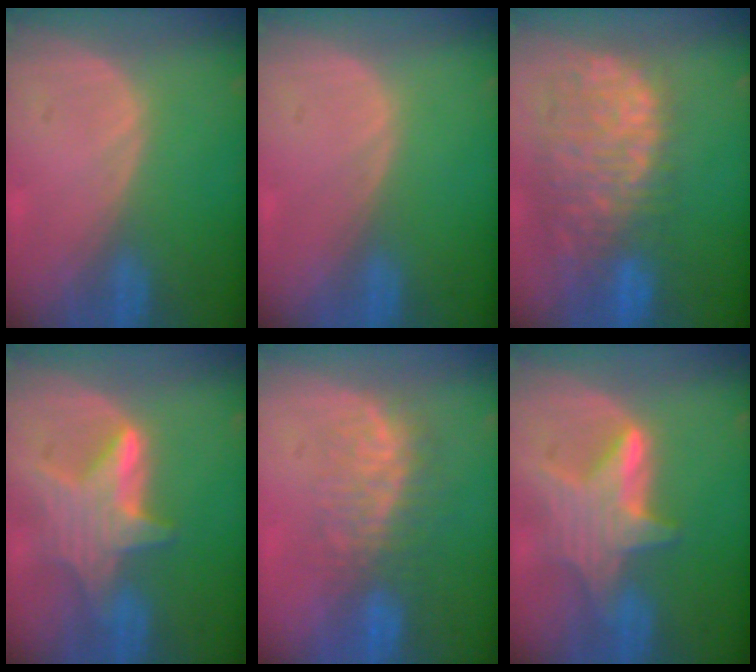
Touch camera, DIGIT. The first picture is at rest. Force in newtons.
{"total": 0.0}
{"total": 12.6, "press": 10.3, "slide": 7.2}
{"total": 7.1, "press": 7.1, "slide": 0.3}
{"total": 7.7, "press": 7.3, "slide": 2.7}
{"total": 7.1, "press": 7.1, "slide": 0.3}